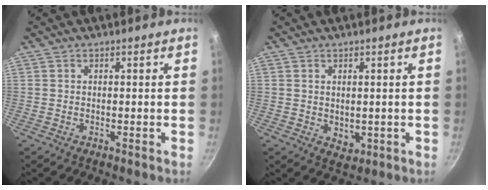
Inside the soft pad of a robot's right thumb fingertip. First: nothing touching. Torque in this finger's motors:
{"motor_torque": [-0.54, 0.06, -0.08, -0.02, -0.04]}